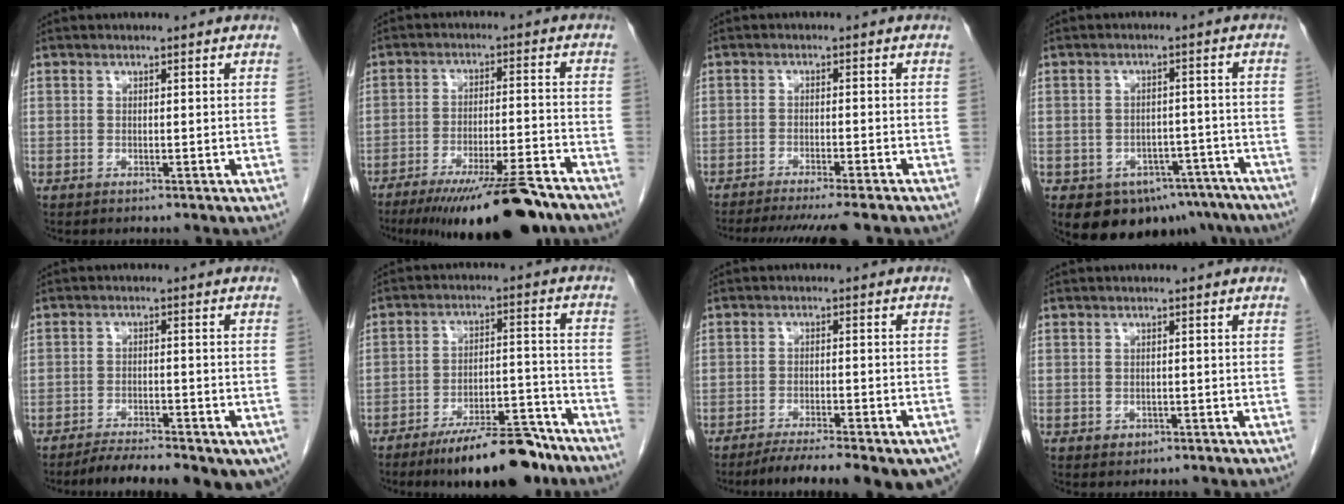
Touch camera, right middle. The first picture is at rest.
{"total": 18.1, "force": [-14.3, 2.0, 10.8], "torque": [-0.129, -0.016, -0.215]}
{"total": 12.9, "force": [-11.4, 0.2, 6.0], "torque": [-0.077, -0.026, -0.155]}
{"total": 13.5, "force": [-9.4, 8.1, 5.4], "torque": [-0.066, 0.019, -0.112]}
{"total": 13.4, "force": [-10.2, 3.3, 8.1], "torque": [-0.099, -0.001, -0.140]}
{"total": 14.0, "force": [-11.1, 3.2, 7.9], "torque": [-0.106, 0.015, -0.173]}
{"total": 17.0, "force": [-13.6, 2.8, 9.8], "torque": [-0.104, -0.012, -0.178]}
{"total": 1.1, "force": [-0.5, 0.9, 0.4], "torque": [-0.008, 0.001, -0.003]}